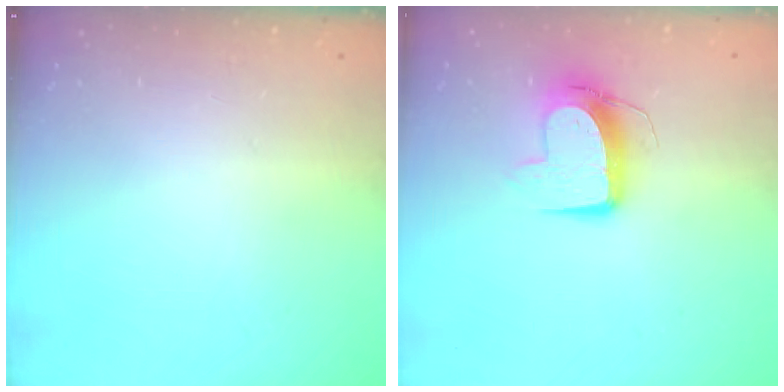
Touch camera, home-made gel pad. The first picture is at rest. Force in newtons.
{"total": 10.8, "press": 10.8, "slide": 0.7}